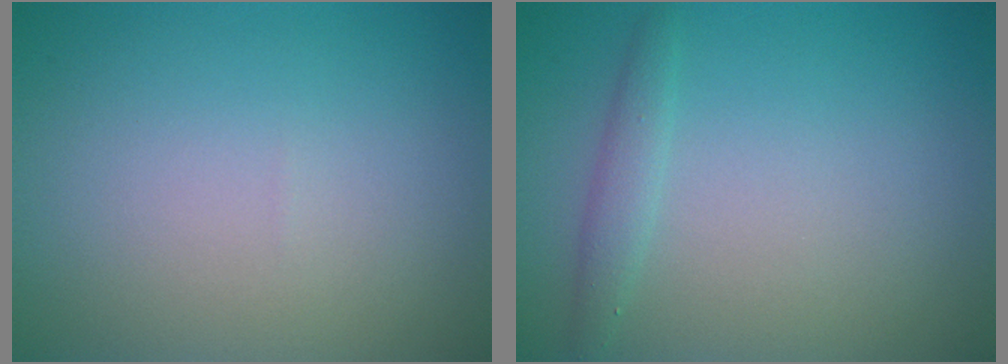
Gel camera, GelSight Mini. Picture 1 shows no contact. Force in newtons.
{"total": 1.4, "press": 1.4, "slide": 0.0}